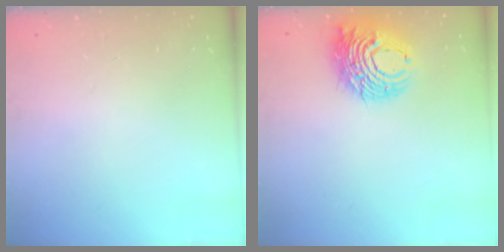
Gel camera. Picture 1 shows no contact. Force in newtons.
{"total": 12.2, "press": 12.1, "slide": 1.3}